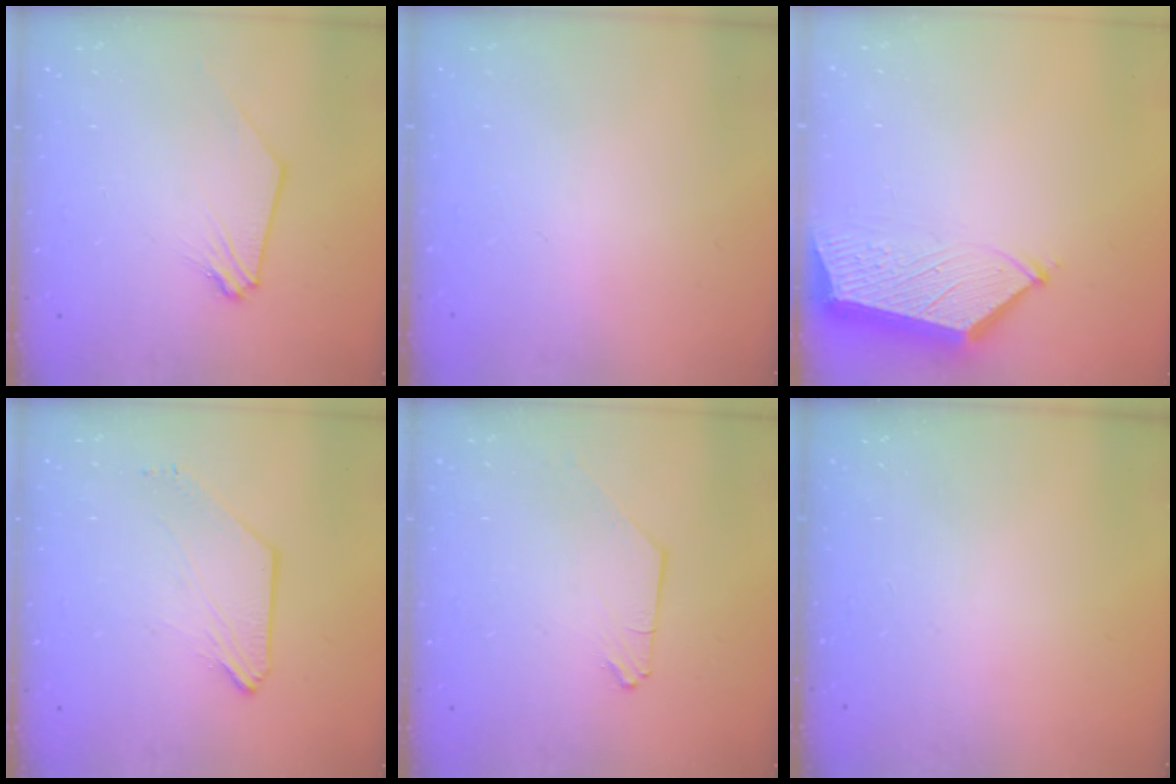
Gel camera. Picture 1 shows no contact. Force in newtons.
{"total": 0.7, "press": 0.7, "slide": 0.1}
{"total": 5.8, "press": 5.7, "slide": 0.8}
{"total": 3.0, "press": 2.9, "slide": 0.5}
{"total": 0.0}
{"total": 0.0}